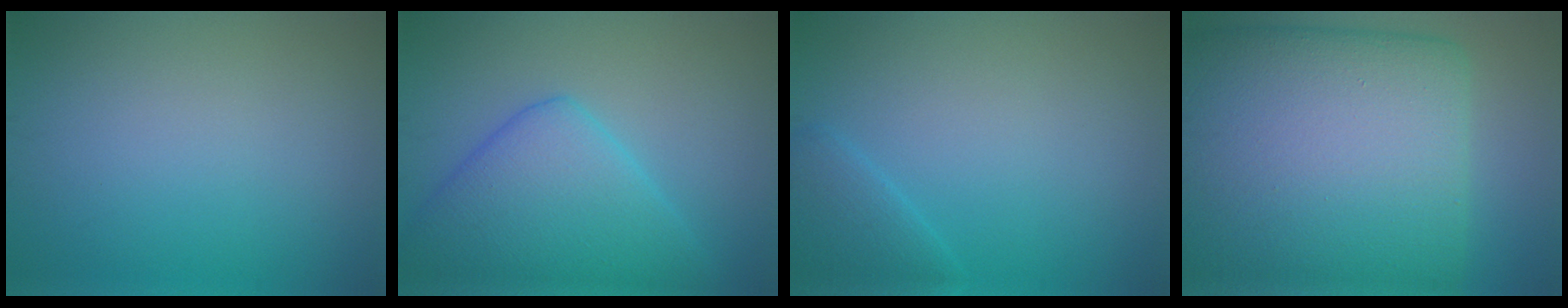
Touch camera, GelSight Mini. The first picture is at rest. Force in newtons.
{"total": 7.2, "press": 7.2, "slide": 0.2}
{"total": 2.2, "press": 2.2, "slide": 0.1}
{"total": 22.3, "press": 22.3, "slide": 0.8}